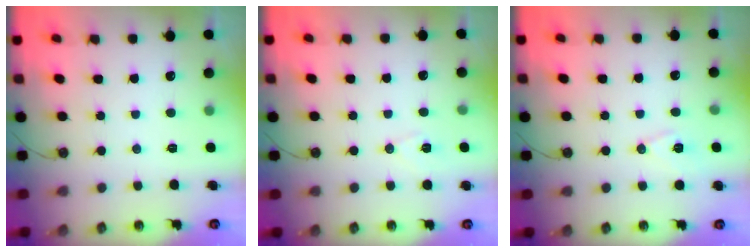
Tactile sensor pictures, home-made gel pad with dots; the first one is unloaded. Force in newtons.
{"total": 6.5, "press": 4.8, "slide": 4.4}
{"total": 7.8, "press": 7.0, "slide": 3.6}